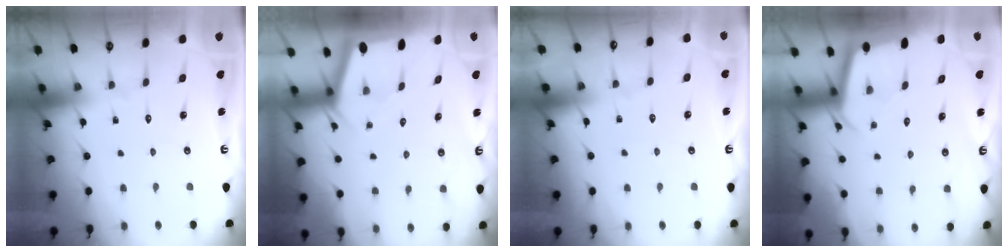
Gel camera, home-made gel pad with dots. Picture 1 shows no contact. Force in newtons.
{"total": 2.1, "press": 2.1, "slide": 0.0}
{"total": 2.6, "press": 2.5, "slide": 0.5}
{"total": 2.3, "press": 2.3, "slide": 0.1}